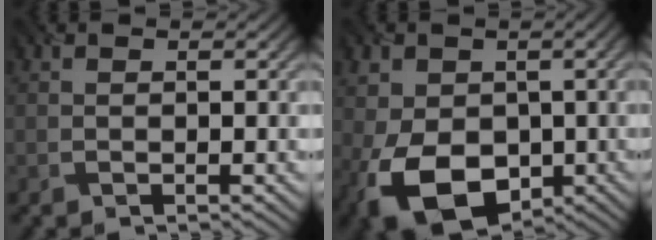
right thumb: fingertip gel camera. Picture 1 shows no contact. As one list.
[{"total": 11.7, "force": [-3.2, 8.1, 7.8], "torque": [-0.178, -0.020, -0.058]}]